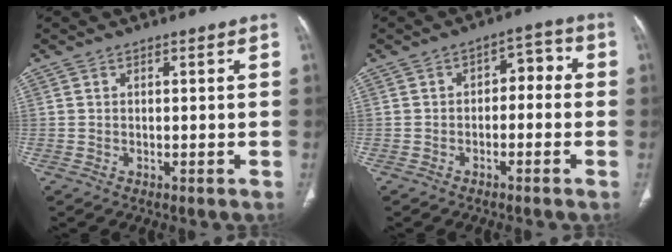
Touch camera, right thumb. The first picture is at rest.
{"total": 5.2, "force": [-0.8, 3.5, 3.7], "torque": [-0.029, 0.034, -0.021]}